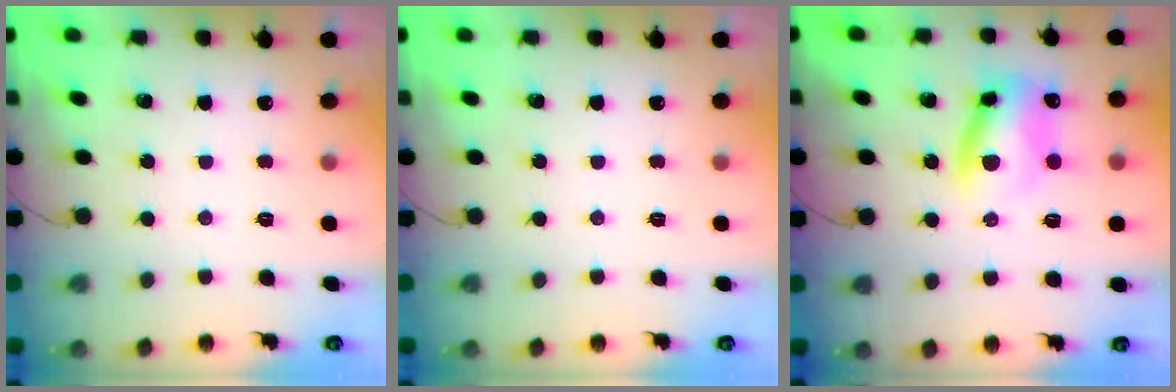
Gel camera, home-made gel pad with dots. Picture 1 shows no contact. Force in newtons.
{"total": 0.0}
{"total": 10.5, "press": 10.4, "slide": 1.6}